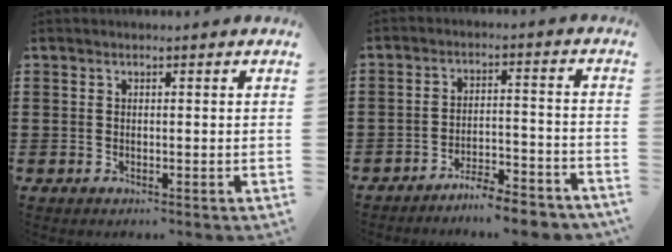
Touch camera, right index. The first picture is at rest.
{"total": 5.5, "force": [-5.4, 0.0, 1.2], "torque": [-0.016, 0.008, -0.104]}